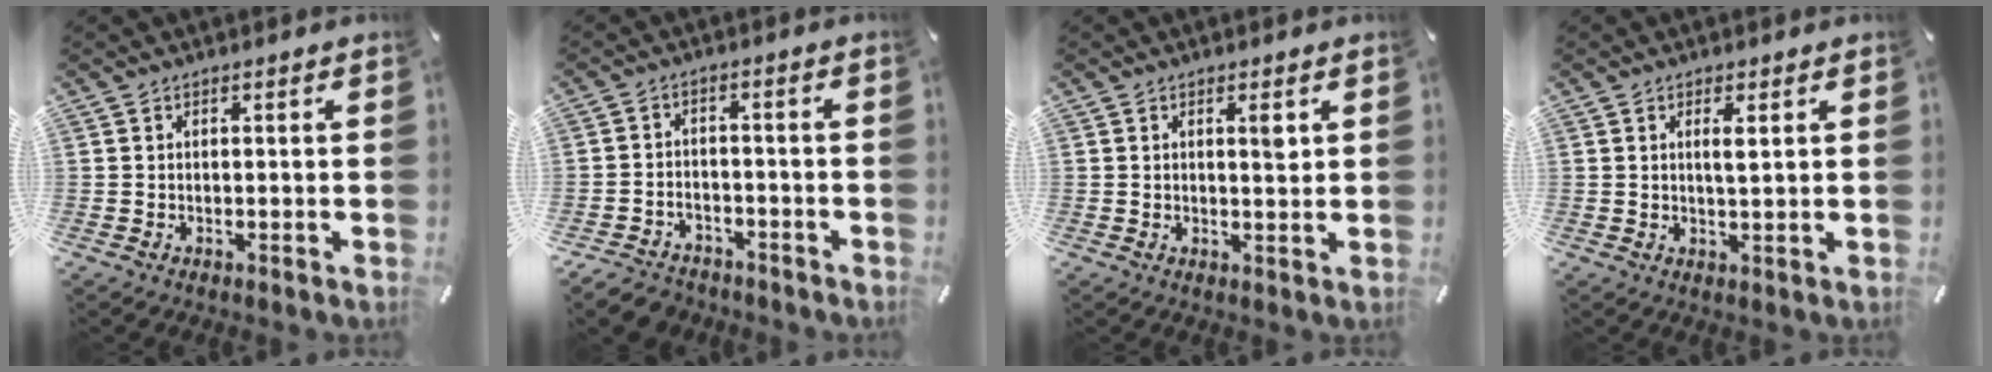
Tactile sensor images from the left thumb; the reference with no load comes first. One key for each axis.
{"total": 4.5, "fx": -3.6, "fy": 2.6, "fz": 1.0, "tx": -0.027, "ty": 0.016, "tz": -0.073}
{"total": 2.6, "fx": 1.0, "fy": 0.8, "fz": 2.3, "tx": -0.033, "ty": -0.004, "tz": 0.012}
{"total": 2.8, "fx": 0.8, "fy": 0.7, "fz": 2.6, "tx": -0.046, "ty": 0.000, "tz": 0.010}